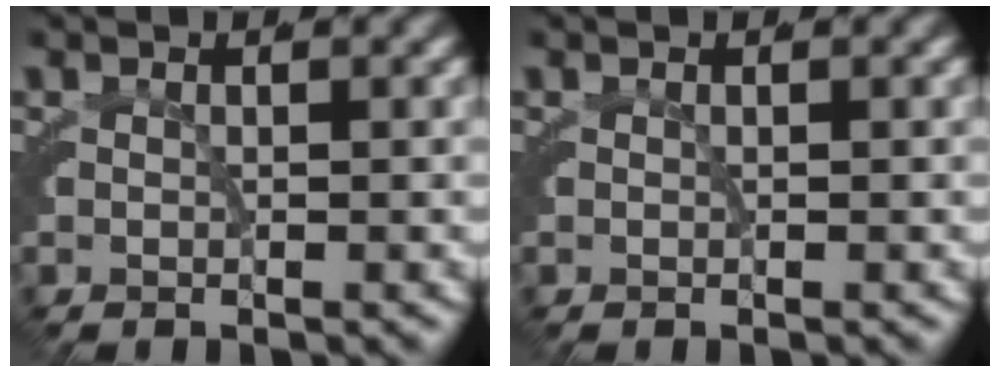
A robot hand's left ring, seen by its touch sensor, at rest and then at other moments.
{"total": 0.0}